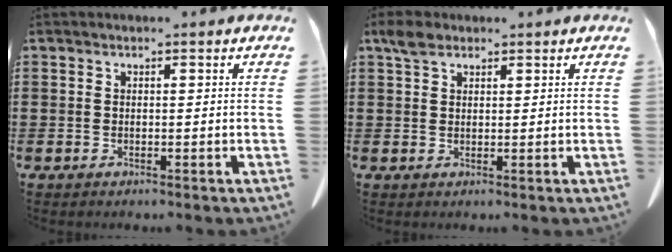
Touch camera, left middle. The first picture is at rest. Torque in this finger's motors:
{"motor_torque": [0.46, 0.22, 0.20, 0.02]}